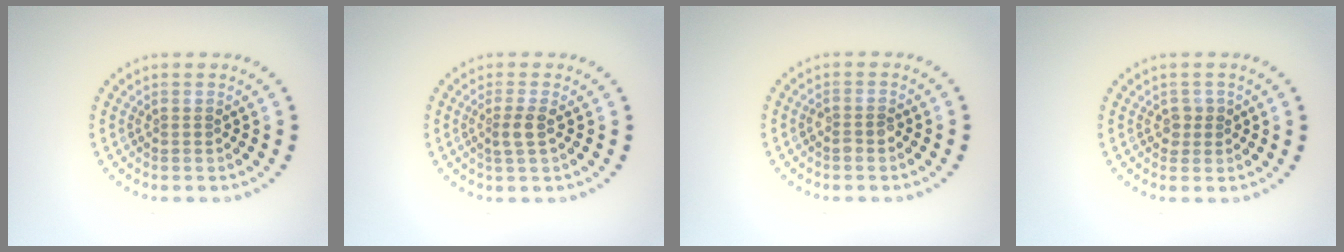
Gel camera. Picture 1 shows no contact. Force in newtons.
{"total": 1.6, "press": 1.3, "slide": 0.8}
{"total": 1.1, "press": 1.1, "slide": 0.4}
{"total": 1.2, "press": 1.1, "slide": 0.6}